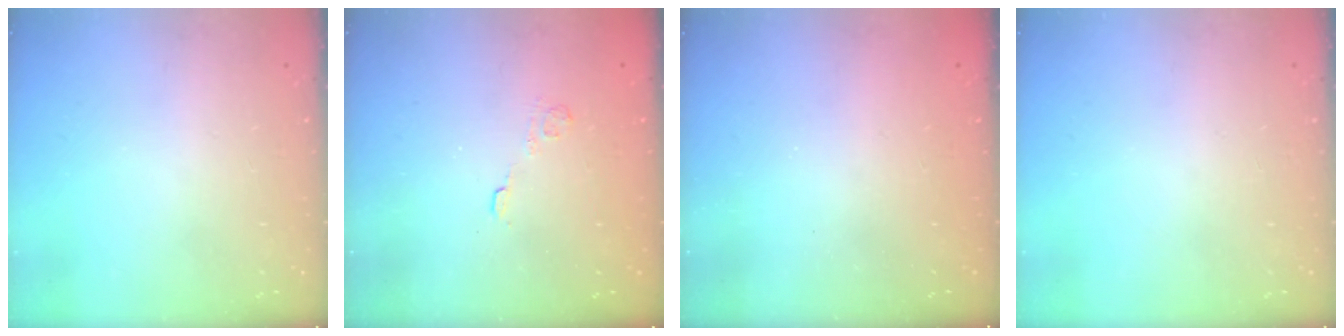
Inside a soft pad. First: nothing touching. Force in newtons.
{"total": 2.7, "press": 2.3, "slide": 1.4}
{"total": 2.3, "press": 2.2, "slide": 0.7}
{"total": 0.0}